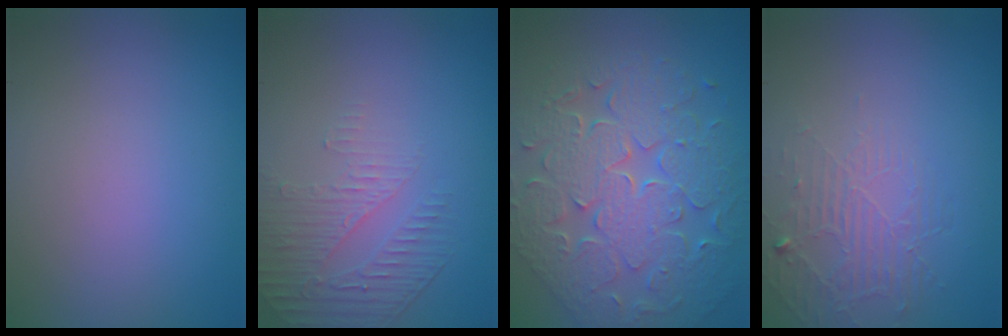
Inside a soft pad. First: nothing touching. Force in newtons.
{"total": 1.9, "press": 1.3, "slide": 1.3}
{"total": 9.3, "press": 6.8, "slide": 6.2}
{"total": 2.0, "press": 1.1, "slide": 1.7}